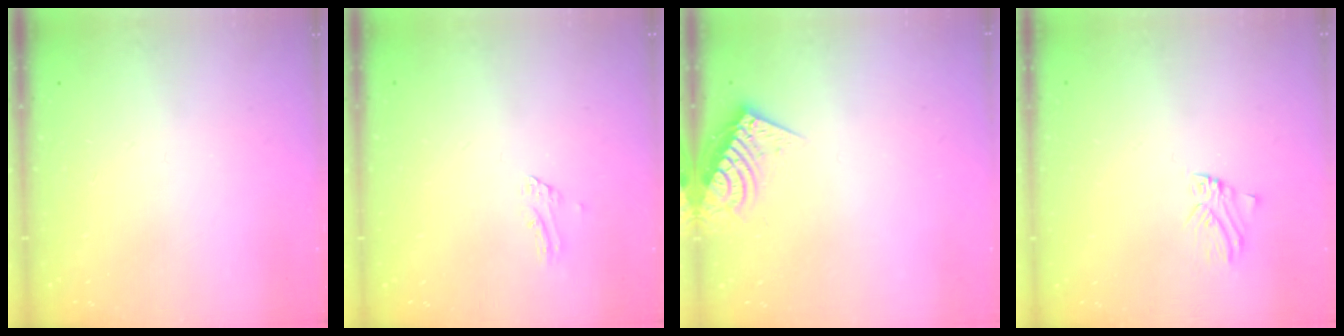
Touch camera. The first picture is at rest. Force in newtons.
{"total": 1.4, "press": 1.4, "slide": 0.1}
{"total": 9.6, "press": 9.6, "slide": 0.5}
{"total": 0.0}